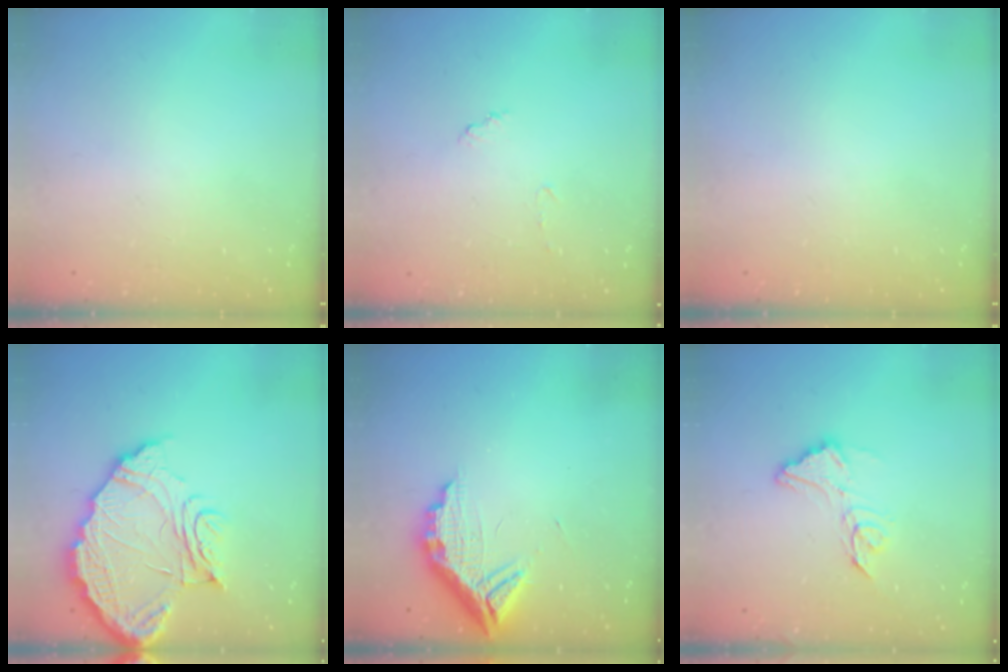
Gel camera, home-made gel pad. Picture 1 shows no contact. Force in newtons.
{"total": 6.9, "press": 6.9, "slide": 0.5}
{"total": 0.0}
{"total": 17.1, "press": 17.0, "slide": 1.5}
{"total": 12.6, "press": 12.6, "slide": 1.0}
{"total": 11.7, "press": 11.6, "slide": 0.9}